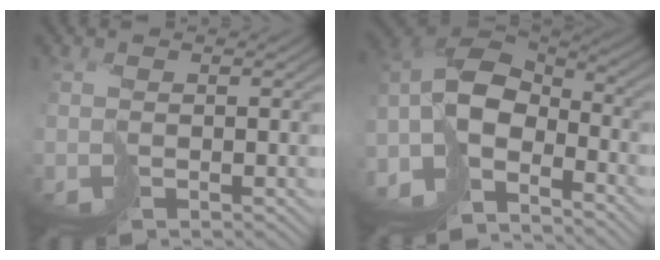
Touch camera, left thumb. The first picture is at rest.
{"total": 11.9, "force": [-7.1, 6.4, 7.0], "torque": [-0.167, -0.017, -0.130]}